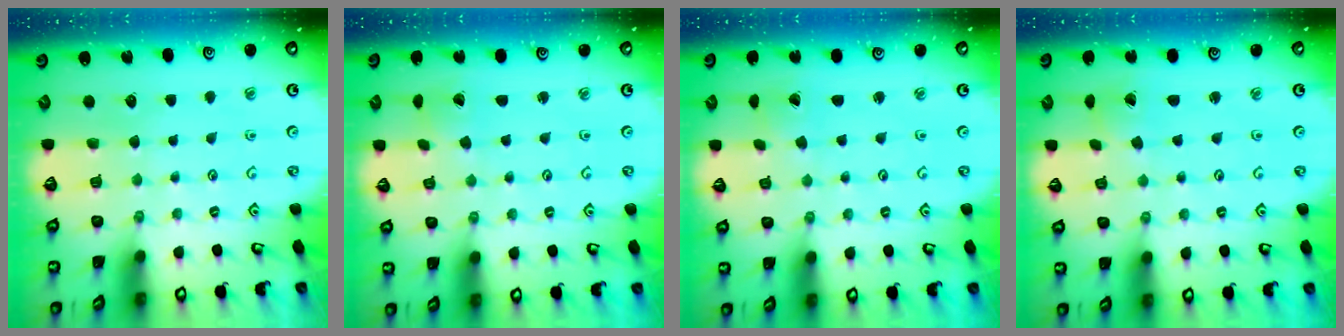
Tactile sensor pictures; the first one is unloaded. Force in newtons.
{"total": 1.2, "press": 1.2, "slide": 0.1}
{"total": 1.0, "press": 1.0, "slide": 0.1}
{"total": 1.3, "press": 1.2, "slide": 0.2}